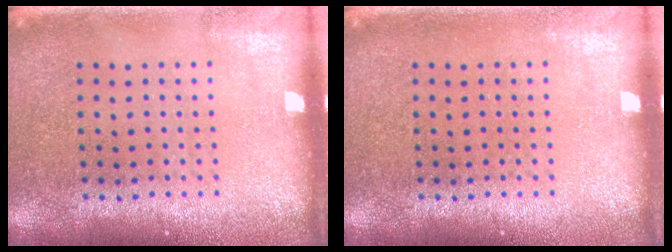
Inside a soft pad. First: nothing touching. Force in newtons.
{"total": 0.0}